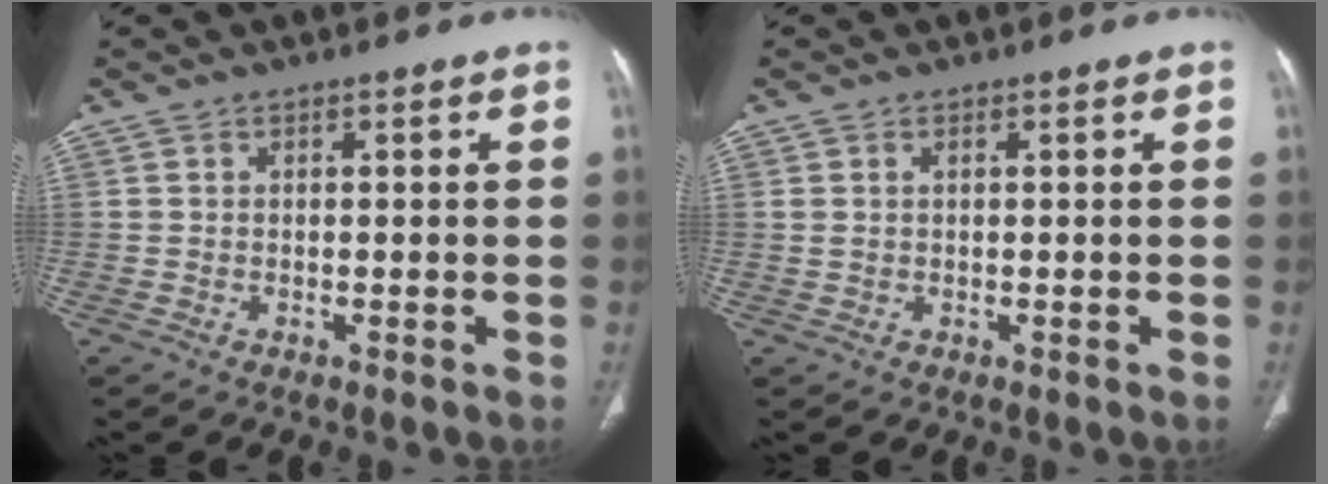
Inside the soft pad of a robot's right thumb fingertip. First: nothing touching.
{"total": 1.2, "force": [0.4, 0.7, 0.9], "torque": [-0.026, 0.009, 0.016]}